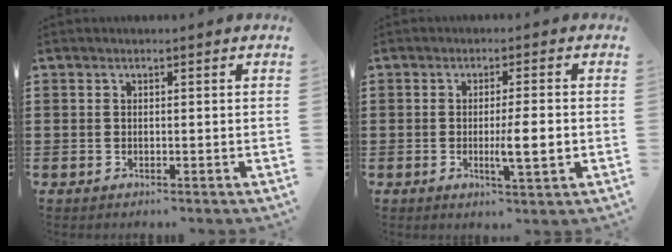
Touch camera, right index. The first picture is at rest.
{"total": 5.1, "force": [-0.8, 0.5, 5.1], "torque": [-0.085, -0.005, -0.014]}